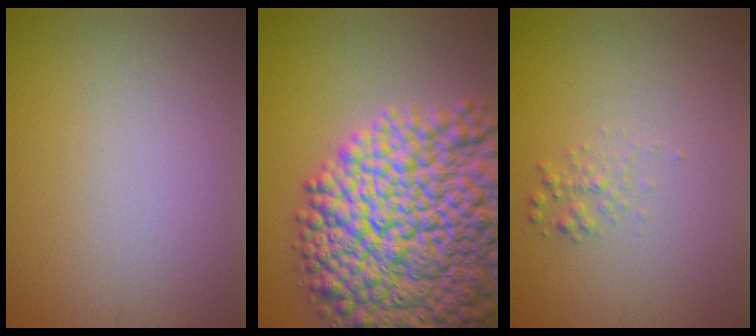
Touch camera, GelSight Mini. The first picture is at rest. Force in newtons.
{"total": 16.1, "press": 16.0, "slide": 0.8}
{"total": 1.0, "press": 1.0, "slide": 0.0}